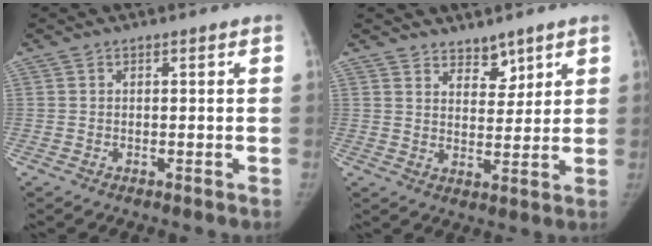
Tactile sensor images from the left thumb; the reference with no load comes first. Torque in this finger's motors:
{"motor_torque": [-0.16, -0.19, -0.16, -0.01, 0.00]}